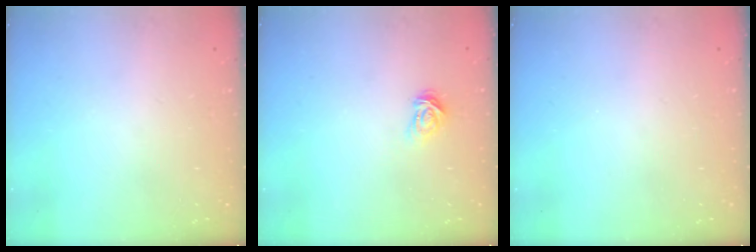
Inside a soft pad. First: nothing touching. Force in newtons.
{"total": 3.9, "press": 3.8, "slide": 0.5}
{"total": 0.0}